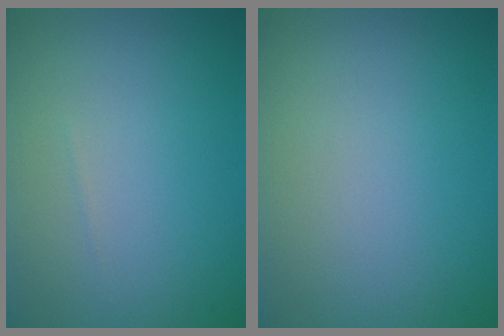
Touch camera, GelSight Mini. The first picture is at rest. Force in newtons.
{"total": 0.0}